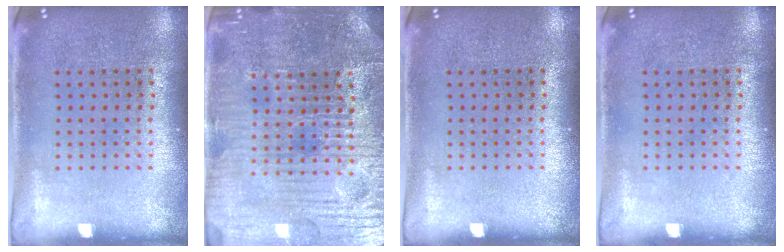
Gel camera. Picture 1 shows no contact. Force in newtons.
{"total": 5.2, "press": 5.0, "slide": 1.4}
{"total": 0.0}
{"total": 0.0}